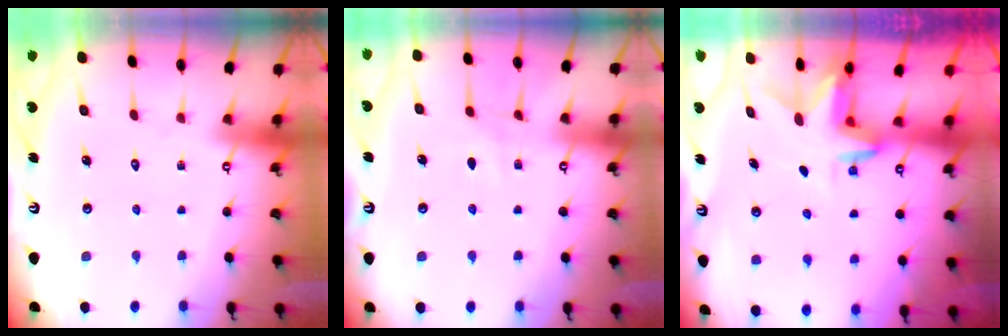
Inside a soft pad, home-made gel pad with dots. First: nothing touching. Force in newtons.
{"total": 5.5, "press": 5.4, "slide": 0.4}
{"total": 2.7, "press": 2.7, "slide": 0.1}